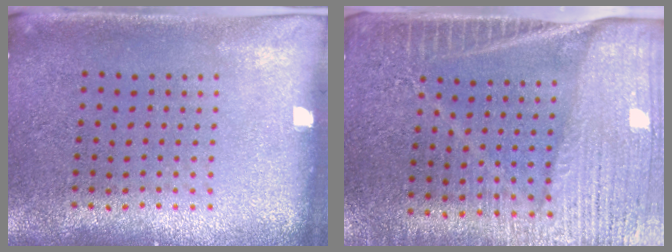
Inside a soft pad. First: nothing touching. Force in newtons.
{"total": 4.0, "press": 3.7, "slide": 1.5}